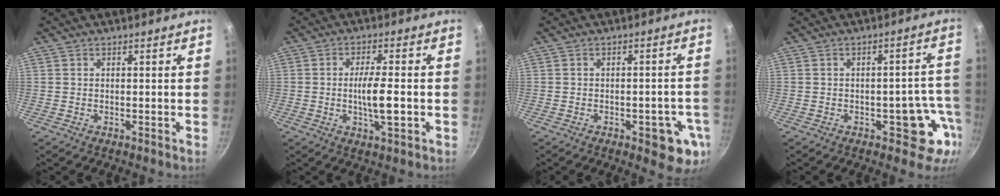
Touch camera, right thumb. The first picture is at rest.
{"total": 7.0, "force": [-1.2, 1.5, 6.7], "torque": [-0.119, 0.005, -0.022]}
{"total": 8.8, "force": [-3.2, 3.9, 7.2], "torque": [-0.052, 0.009, -0.036]}
{"total": 8.2, "force": [-3.4, 5.0, 5.7], "torque": [-0.001, 0.041, -0.031]}